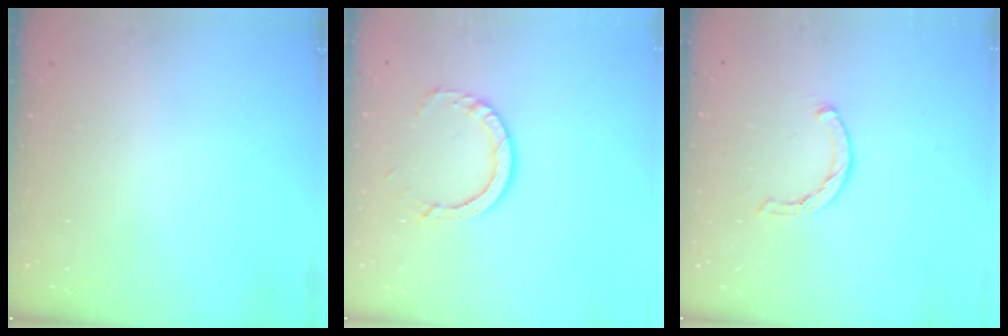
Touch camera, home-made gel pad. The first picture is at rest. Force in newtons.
{"total": 8.6, "press": 8.5, "slide": 1.3}
{"total": 1.4, "press": 1.3, "slide": 0.3}